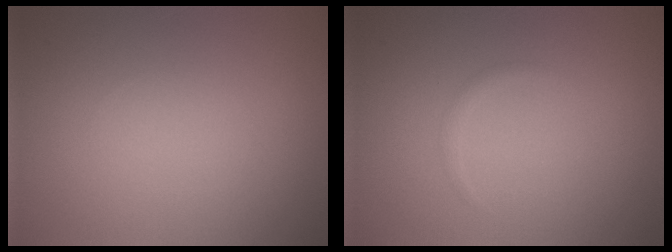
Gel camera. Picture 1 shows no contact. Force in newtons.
{"total": 0.6, "press": 0.6, "slide": 0.1}